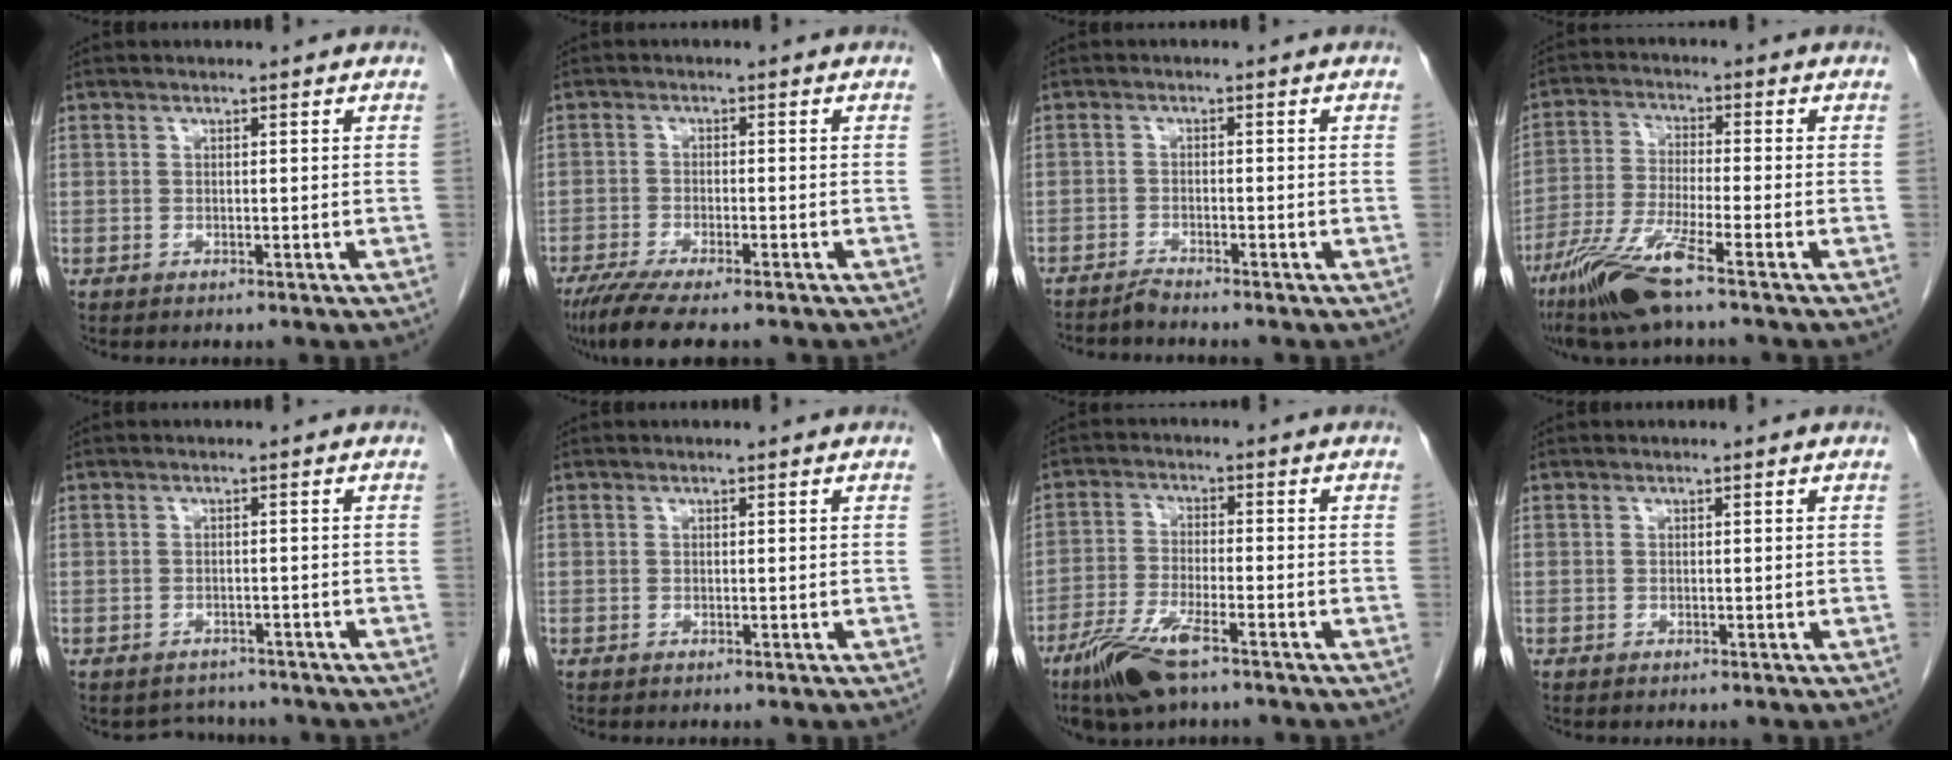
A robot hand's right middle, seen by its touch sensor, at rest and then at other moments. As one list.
[{"total": 9.4, "force": [-7.4, 1.6, 5.6], "torque": [-0.089, -0.019, -0.118]}, {"total": 1.9, "force": [-1.8, -0.5, 0.0], "torque": [-0.001, -0.005, -0.036]}, {"total": 9.9, "force": [-6.4, 0.1, 7.5], "torque": [-0.160, -0.026, -0.126]}, {"total": 3.3, "force": [-2.9, 1.5, -0.2], "torque": [0.001, 0.006, -0.042]}, {"total": 0.0}, {"total": 9.0, "force": [-5.9, 2.0, 6.5], "torque": [-0.135, -0.018, -0.108]}, {"total": 0.0}]